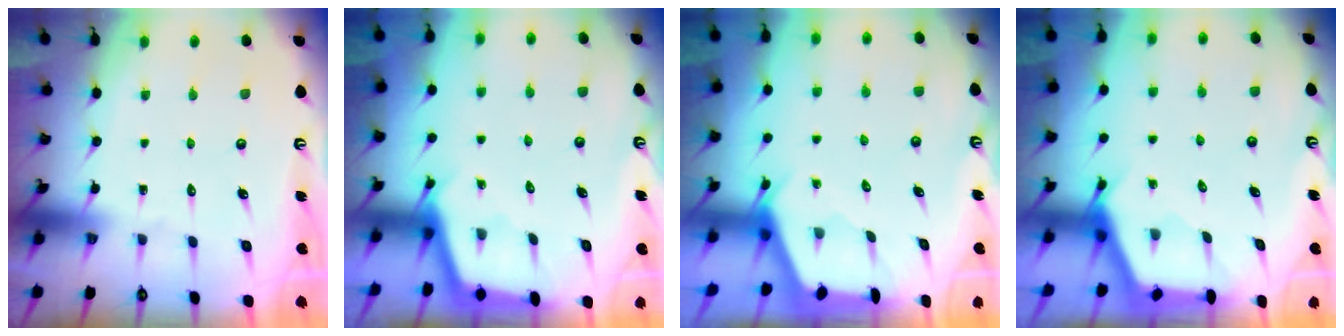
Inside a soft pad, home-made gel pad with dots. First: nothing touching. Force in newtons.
{"total": 2.5, "press": 2.5, "slide": 0.2}
{"total": 2.4, "press": 2.4, "slide": 0.3}
{"total": 2.7, "press": 2.6, "slide": 0.4}